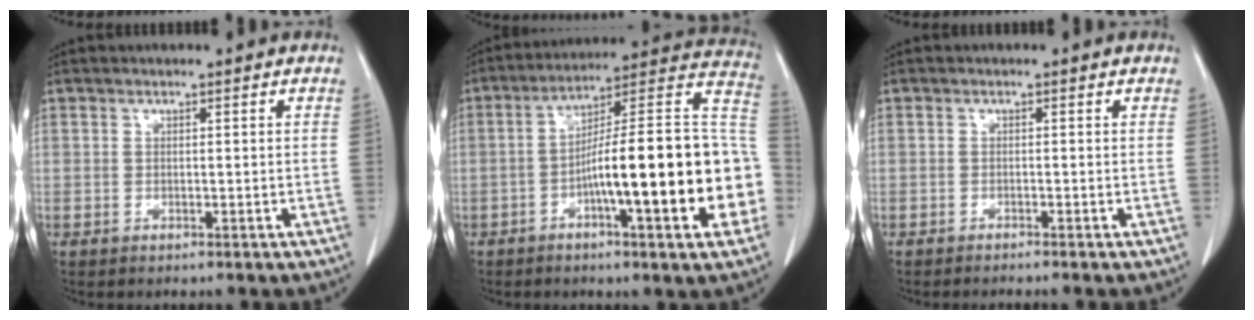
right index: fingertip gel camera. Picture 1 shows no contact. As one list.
[{"total": 23.1, "force": [-5.2, 2.7, 22.4], "torque": [-0.244, 0.031, -0.073]}, {"total": 2.0, "force": [-1.7, -0.4, 0.9], "torque": [-0.005, 0.003, -0.025]}]